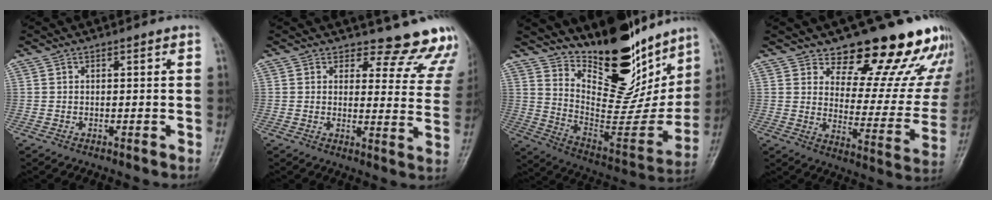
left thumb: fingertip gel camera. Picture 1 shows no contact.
{"total": 12.9, "force": [12.2, 4.1, 1.0], "torque": [0.044, -0.121, 0.112]}
{"total": 26.0, "force": [18.5, 10.6, 14.9], "torque": [-0.175, -0.108, 0.297]}
{"total": 20.0, "force": [16.5, 7.4, 8.6], "torque": [-0.052, -0.122, 0.213]}